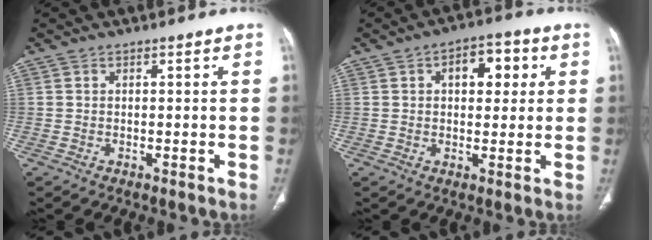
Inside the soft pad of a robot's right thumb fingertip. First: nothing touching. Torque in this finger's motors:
{"motor_torque": [-0.71, 0.41, 0.25, 0.04, 0.06]}